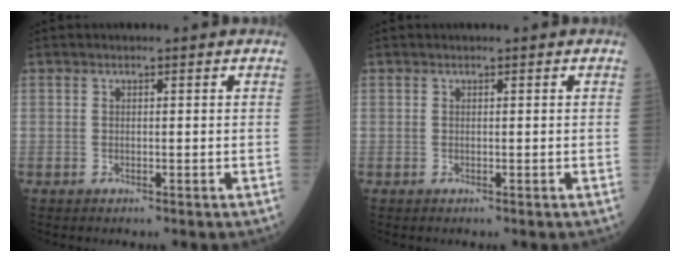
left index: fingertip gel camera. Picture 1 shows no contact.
{"total": 0.0}